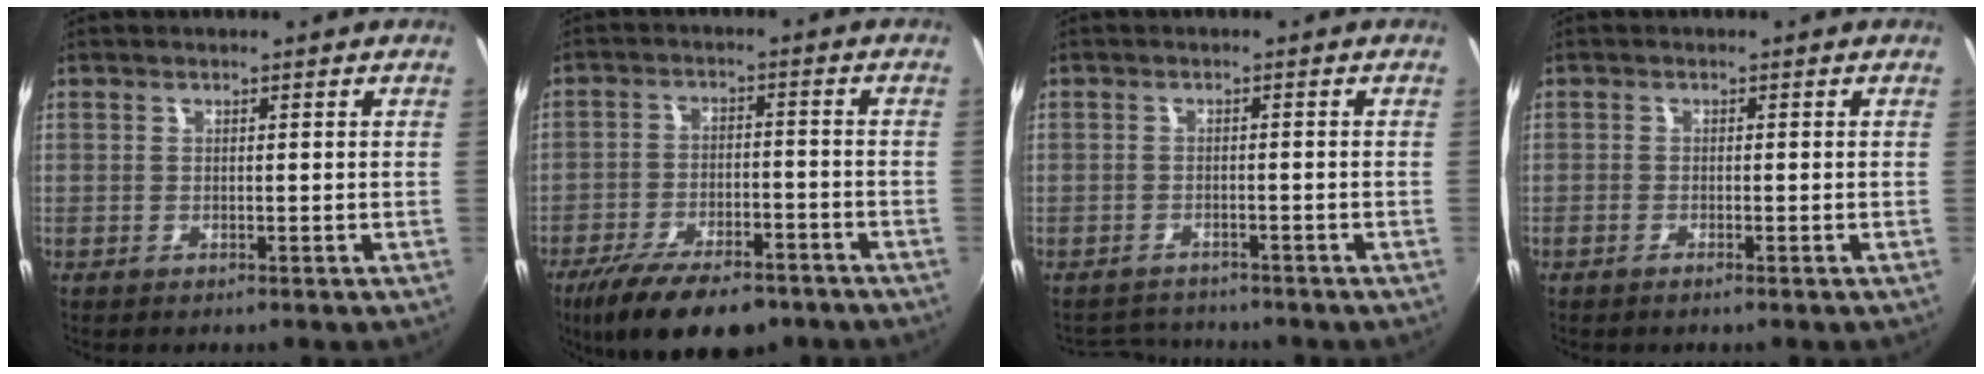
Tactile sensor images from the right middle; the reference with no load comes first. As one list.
[{"total": 16.1, "force": [-11.7, 6.1, 9.3], "torque": [-0.189, -0.035, -0.185]}, {"total": 4.7, "force": [-4.5, 1.2, 0.3], "torque": [-0.021, 0.002, -0.073]}, {"total": 1.0, "force": [-0.8, 0.0, 0.5], "torque": [-0.012, -0.003, -0.017]}]